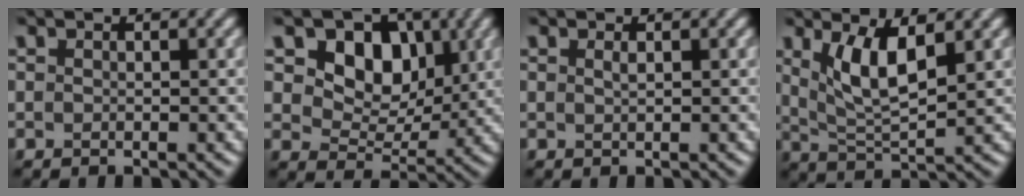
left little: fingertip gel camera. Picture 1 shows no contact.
{"total": 6.5, "force": [2.3, 4.7, 3.9], "torque": [-0.066, -0.008, 0.025]}
{"total": 0.6, "force": [0.3, 0.2, 0.5], "torque": [-0.007, 0.003, 0.004]}
{"total": 4.9, "force": [1.9, 1.6, 4.2], "torque": [-0.091, -0.008, 0.041]}